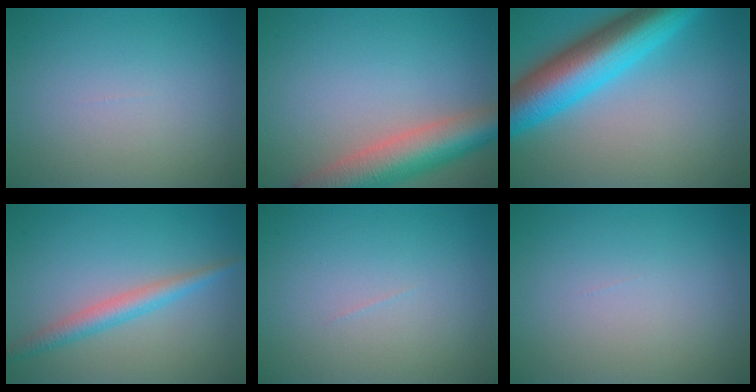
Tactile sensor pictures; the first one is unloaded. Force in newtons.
{"total": 7.6, "press": 7.6, "slide": 0.5}
{"total": 10.9, "press": 10.8, "slide": 0.3}
{"total": 2.7, "press": 2.7, "slide": 0.1}
{"total": 0.0}
{"total": 0.0}